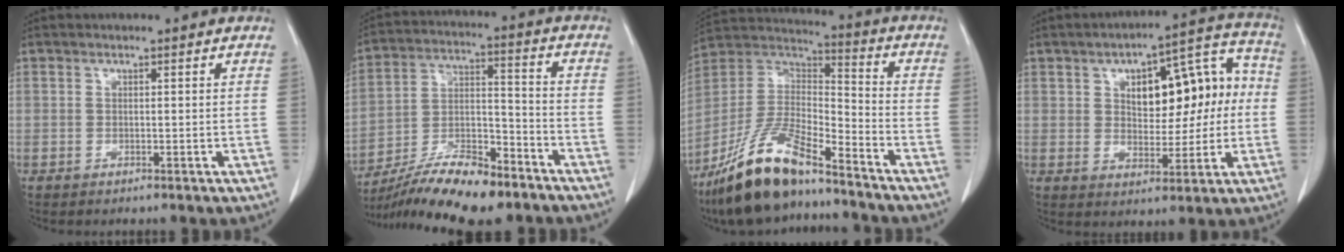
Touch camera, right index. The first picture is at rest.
{"total": 16.3, "force": [-12.9, 3.5, 9.2], "torque": [-0.177, -0.001, -0.229]}
{"total": 17.5, "force": [-13.3, 4.1, 10.7], "torque": [-0.222, -0.007, -0.248]}
{"total": 14.1, "force": [1.8, 6.7, 12.3], "torque": [-0.160, 0.050, 0.038]}